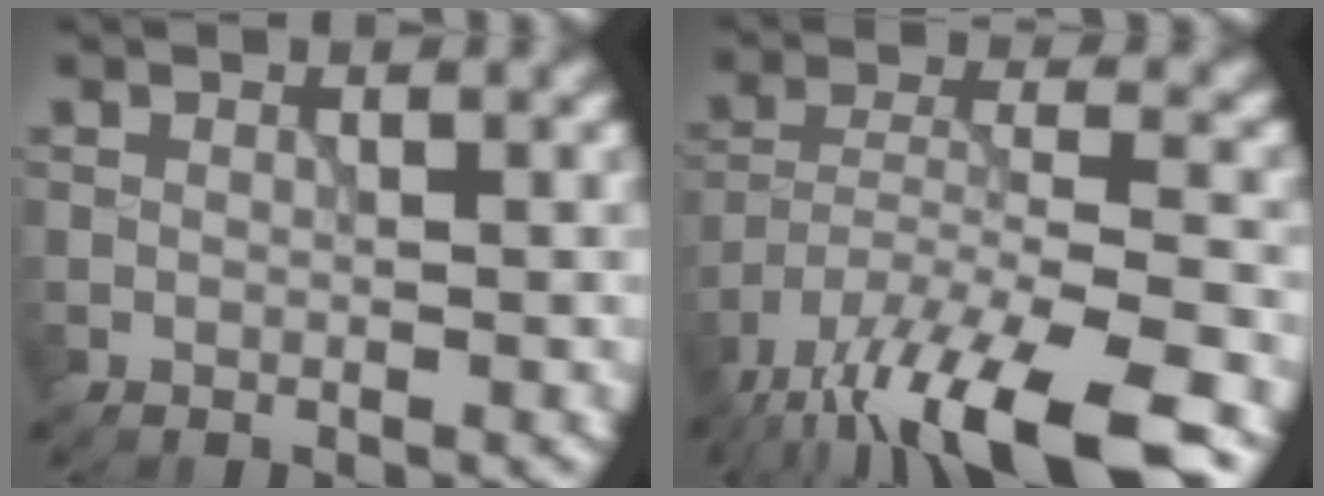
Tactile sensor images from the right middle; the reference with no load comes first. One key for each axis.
{"total": 14.0, "fx": -10.3, "fy": 3.8, "fz": 8.7, "tx": -0.175, "ty": -0.030, "tz": -0.167}